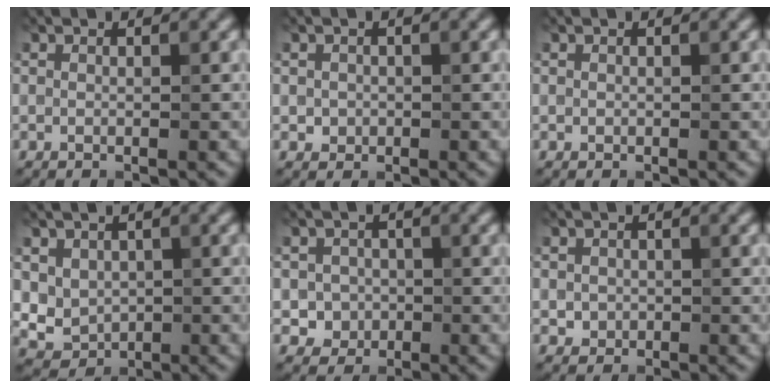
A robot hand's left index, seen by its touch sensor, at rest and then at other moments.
{"total": 1.0, "force": [0.0, 1.0, 0.2], "torque": [0.004, -0.004, -0.001]}
{"total": 0.0}
{"total": 2.9, "force": [0.6, 2.5, 1.3], "torque": [-0.025, -0.010, 0.016]}
{"total": 2.2, "force": [-0.4, 2.1, 0.5], "torque": [0.005, -0.003, -0.008]}
{"total": 1.2, "force": [-0.1, 1.2, 0.3], "torque": [0.002, -0.005, -0.002]}